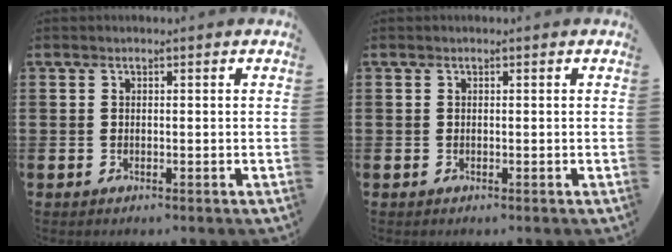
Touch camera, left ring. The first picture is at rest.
{"total": 0.0}